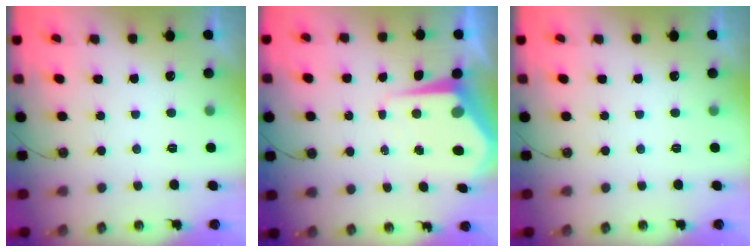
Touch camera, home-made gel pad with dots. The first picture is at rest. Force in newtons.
{"total": 7.4, "press": 7.4, "slide": 0.6}
{"total": 0.0}